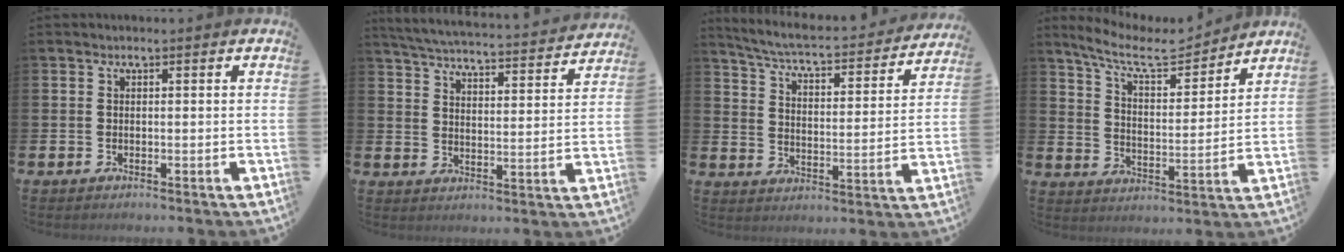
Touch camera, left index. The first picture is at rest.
{"total": 5.1, "force": [5.0, 0.3, 1.0], "torque": [-0.049, -0.042, 0.083]}
{"total": 5.6, "force": [5.1, 0.7, 2.3], "torque": [-0.075, -0.040, 0.080]}
{"total": 8.5, "force": [7.6, 2.3, 3.2], "torque": [-0.090, -0.044, 0.131]}